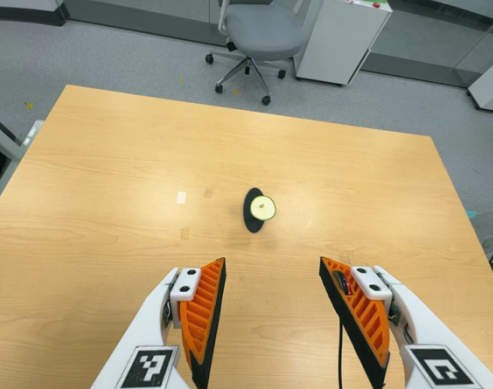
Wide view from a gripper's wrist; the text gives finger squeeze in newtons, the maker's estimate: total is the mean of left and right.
{"total": 0.0}